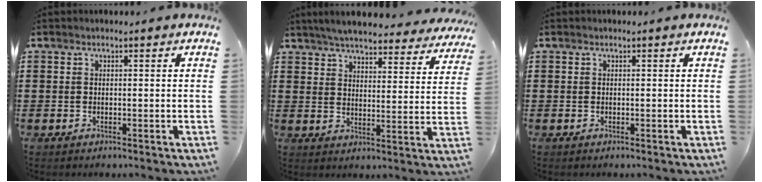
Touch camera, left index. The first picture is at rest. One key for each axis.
{"total": 5.6, "fx": 5.4, "fy": 0.1, "fz": 1.6, "tx": -0.053, "ty": -0.030, "tz": 0.095}
{"total": 0.0}